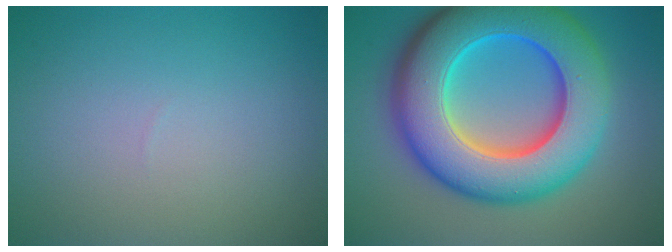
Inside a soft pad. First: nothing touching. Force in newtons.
{"total": 13.9, "press": 13.9, "slide": 0.1}